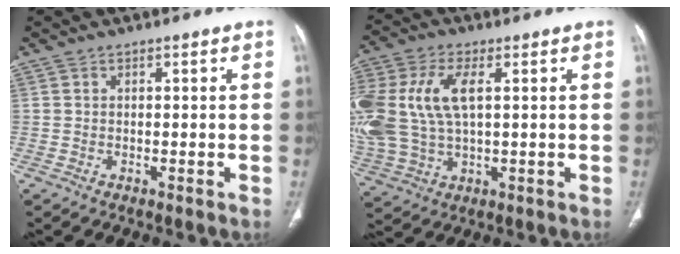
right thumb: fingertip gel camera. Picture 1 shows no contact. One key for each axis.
{"total": 19.7, "fx": 3.4, "fy": 11.0, "fz": 16.0, "tx": -0.398, "ty": 0.007, "tz": 0.068}